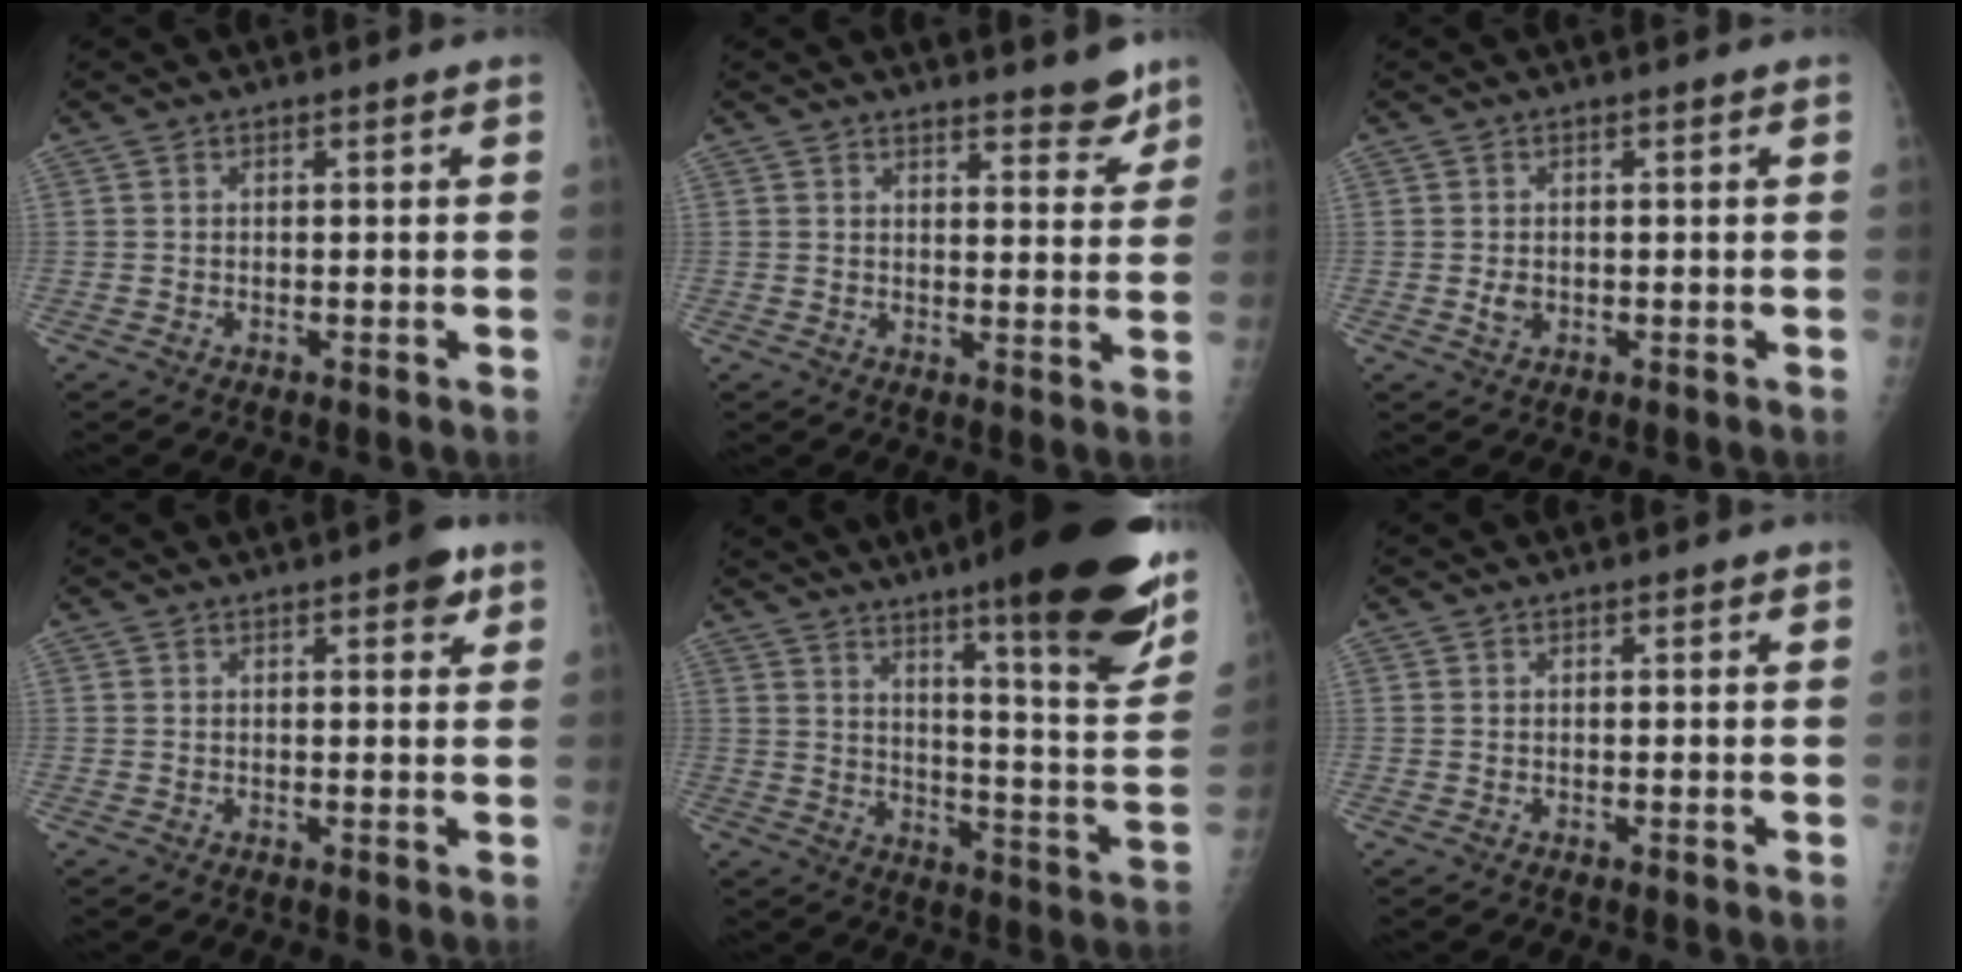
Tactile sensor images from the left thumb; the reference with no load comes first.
{"total": 5.5, "force": [4.7, 1.4, 2.5], "torque": [-0.014, -0.035, 0.058]}
{"total": 1.7, "force": [-0.1, 1.3, 1.1], "torque": [-0.015, -0.001, -0.001]}
{"total": 4.0, "force": [2.2, 1.5, 3.0], "torque": [-0.025, -0.006, 0.022]}
{"total": 27.6, "force": [17.2, 4.2, 21.1], "torque": [-0.258, -0.074, 0.243]}
{"total": 0.8, "force": [0.5, 0.4, 0.5], "torque": [-0.003, 0.000, 0.003]}